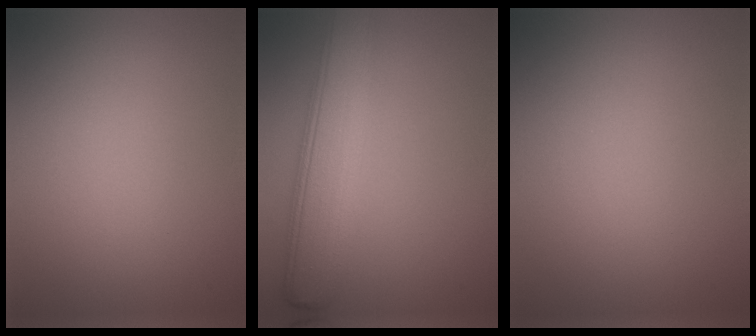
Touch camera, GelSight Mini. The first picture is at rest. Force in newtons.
{"total": 6.8, "press": 6.8, "slide": 0.5}
{"total": 0.0}